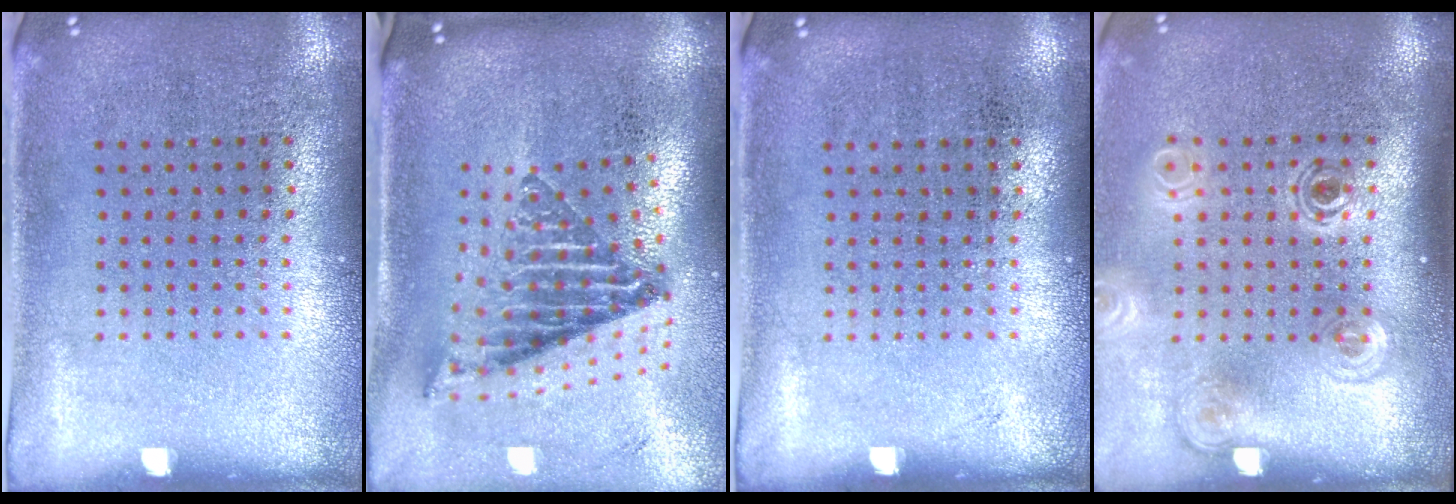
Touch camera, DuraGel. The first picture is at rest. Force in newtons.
{"total": 2.2, "press": 1.5, "slide": 1.6}
{"total": 0.0}
{"total": 1.9, "press": 1.3, "slide": 1.4}